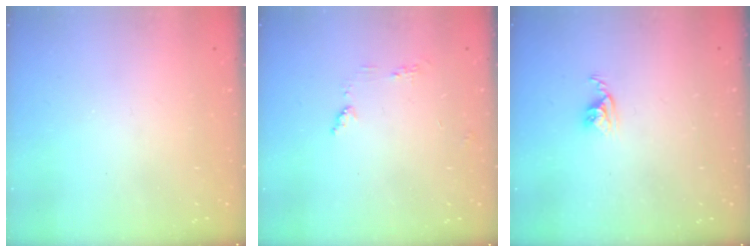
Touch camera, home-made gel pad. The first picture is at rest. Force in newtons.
{"total": 5.3, "press": 5.2, "slide": 0.6}
{"total": 3.9, "press": 3.9, "slide": 0.2}